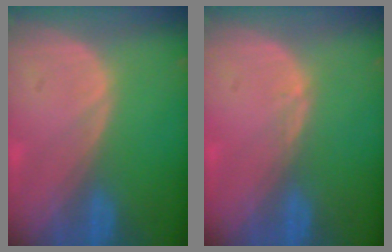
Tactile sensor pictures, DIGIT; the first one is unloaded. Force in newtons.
{"total": 0.6, "press": 0.4, "slide": 0.4}